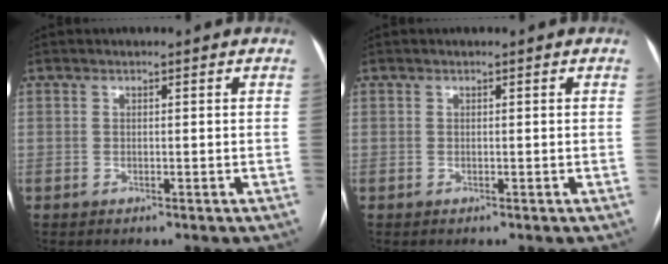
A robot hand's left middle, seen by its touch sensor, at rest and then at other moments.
{"total": 0.0}